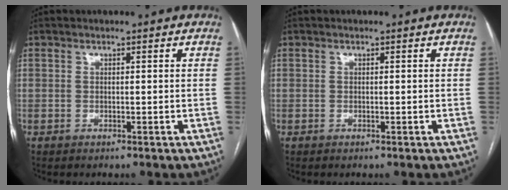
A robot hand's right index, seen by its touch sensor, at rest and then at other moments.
{"total": 0.0}